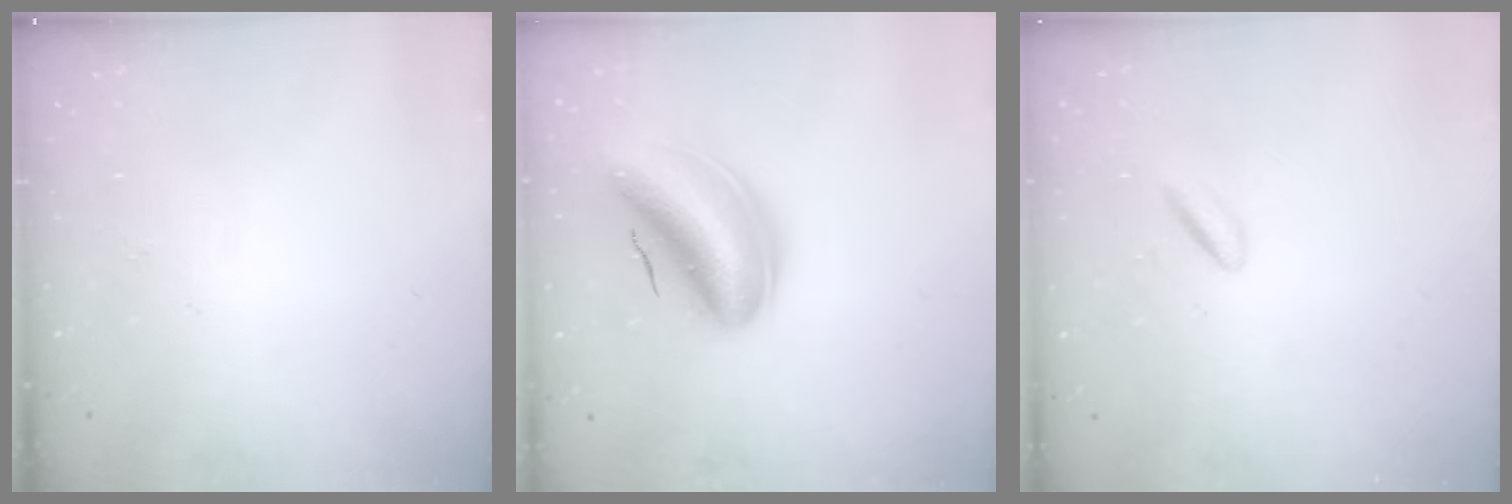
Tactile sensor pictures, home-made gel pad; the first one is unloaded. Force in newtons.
{"total": 14.1, "press": 13.5, "slide": 3.9}
{"total": 1.0, "press": 0.7, "slide": 0.7}